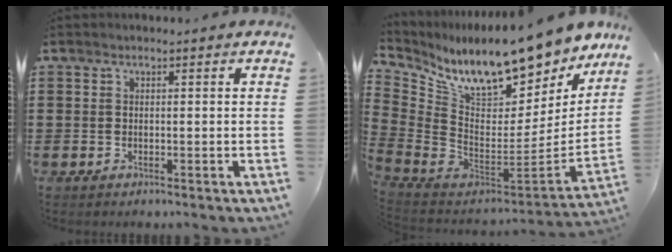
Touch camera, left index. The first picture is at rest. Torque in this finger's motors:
{"motor_torque": [2.14, 0.00, 1.05, 0.21]}